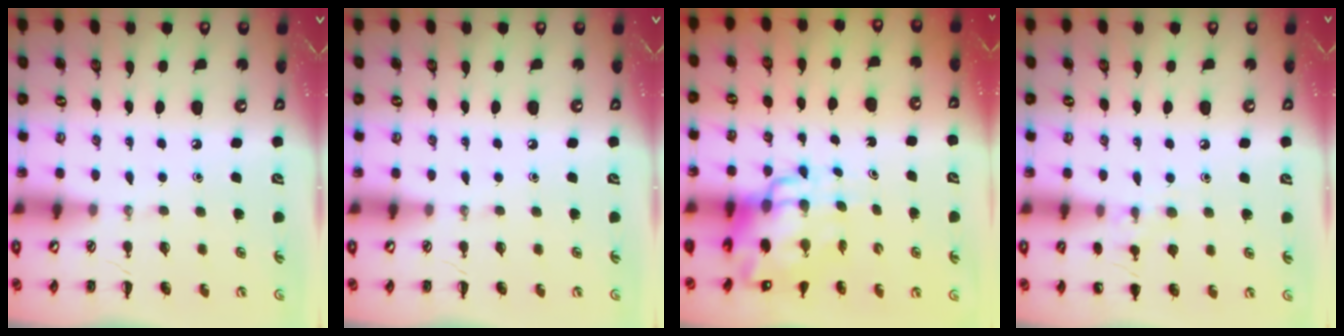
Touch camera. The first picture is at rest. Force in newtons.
{"total": 0.0}
{"total": 11.7, "press": 11.2, "slide": 3.3}
{"total": 8.1, "press": 7.8, "slide": 2.3}